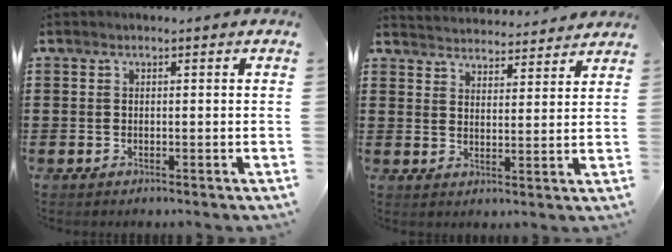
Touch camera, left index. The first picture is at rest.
{"total": 3.9, "force": [3.8, -0.1, -0.5], "torque": [-0.006, -0.023, 0.068]}